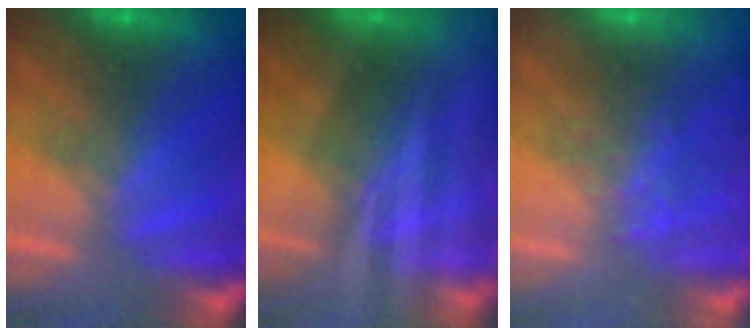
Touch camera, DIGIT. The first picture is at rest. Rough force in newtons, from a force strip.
{"total": 2.1}
{"total": 6.7}